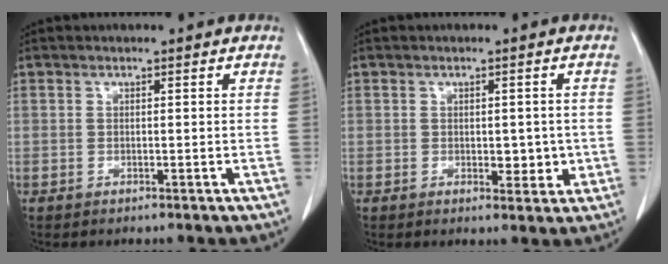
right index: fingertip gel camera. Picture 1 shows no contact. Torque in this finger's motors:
{"motor_torque": [0.06, 0.13, 0.06, 0.02]}